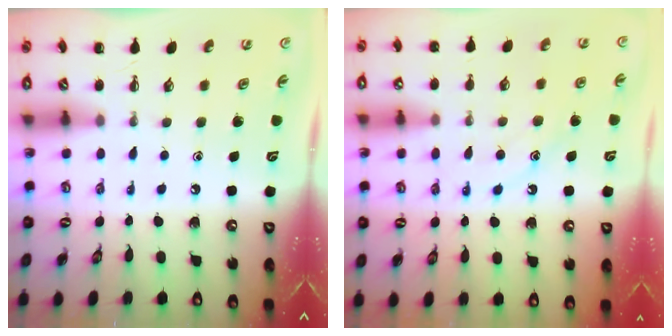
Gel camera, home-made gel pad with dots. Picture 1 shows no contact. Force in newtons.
{"total": 11.5, "press": 11.4, "slide": 1.1}